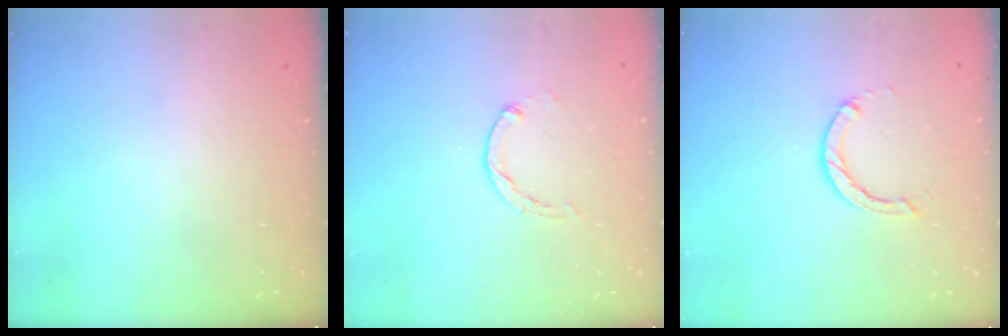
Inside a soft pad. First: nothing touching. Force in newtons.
{"total": 0.7, "press": 0.7, "slide": 0.2}
{"total": 2.9, "press": 2.9, "slide": 0.4}